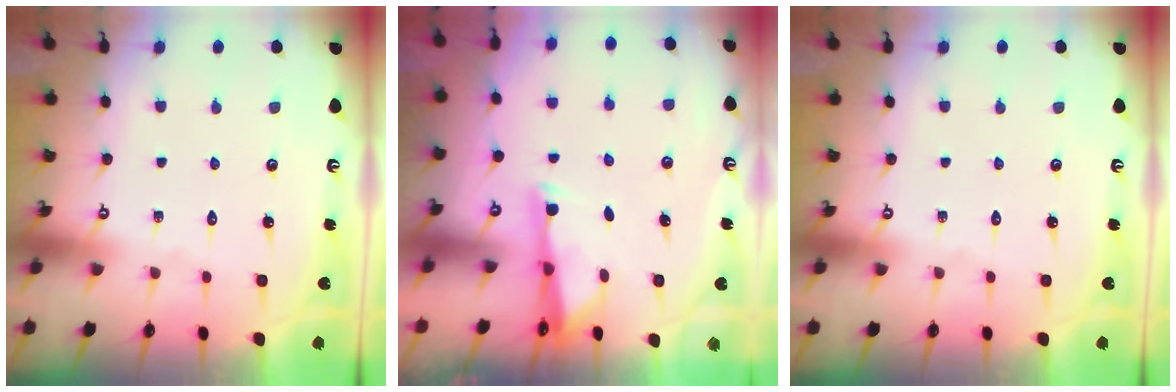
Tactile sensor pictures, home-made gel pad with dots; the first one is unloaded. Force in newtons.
{"total": 2.9, "press": 2.9, "slide": 0.6}
{"total": 0.0}